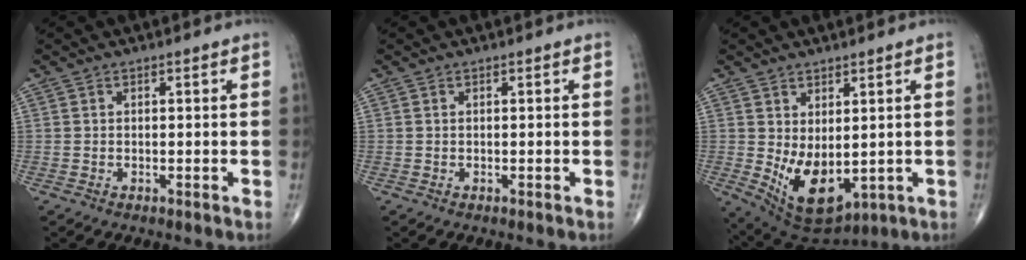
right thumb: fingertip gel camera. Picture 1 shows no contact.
{"total": 0.0}
{"total": 10.6, "force": [-0.4, 5.8, 8.9], "torque": [-0.138, -0.017, 0.024]}